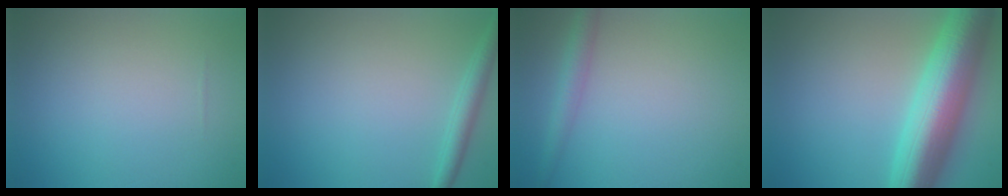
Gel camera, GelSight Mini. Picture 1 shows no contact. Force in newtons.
{"total": 2.0, "press": 2.0, "slide": 0.1}
{"total": 2.3, "press": 2.3, "slide": 0.1}
{"total": 10.5, "press": 10.5, "slide": 0.2}